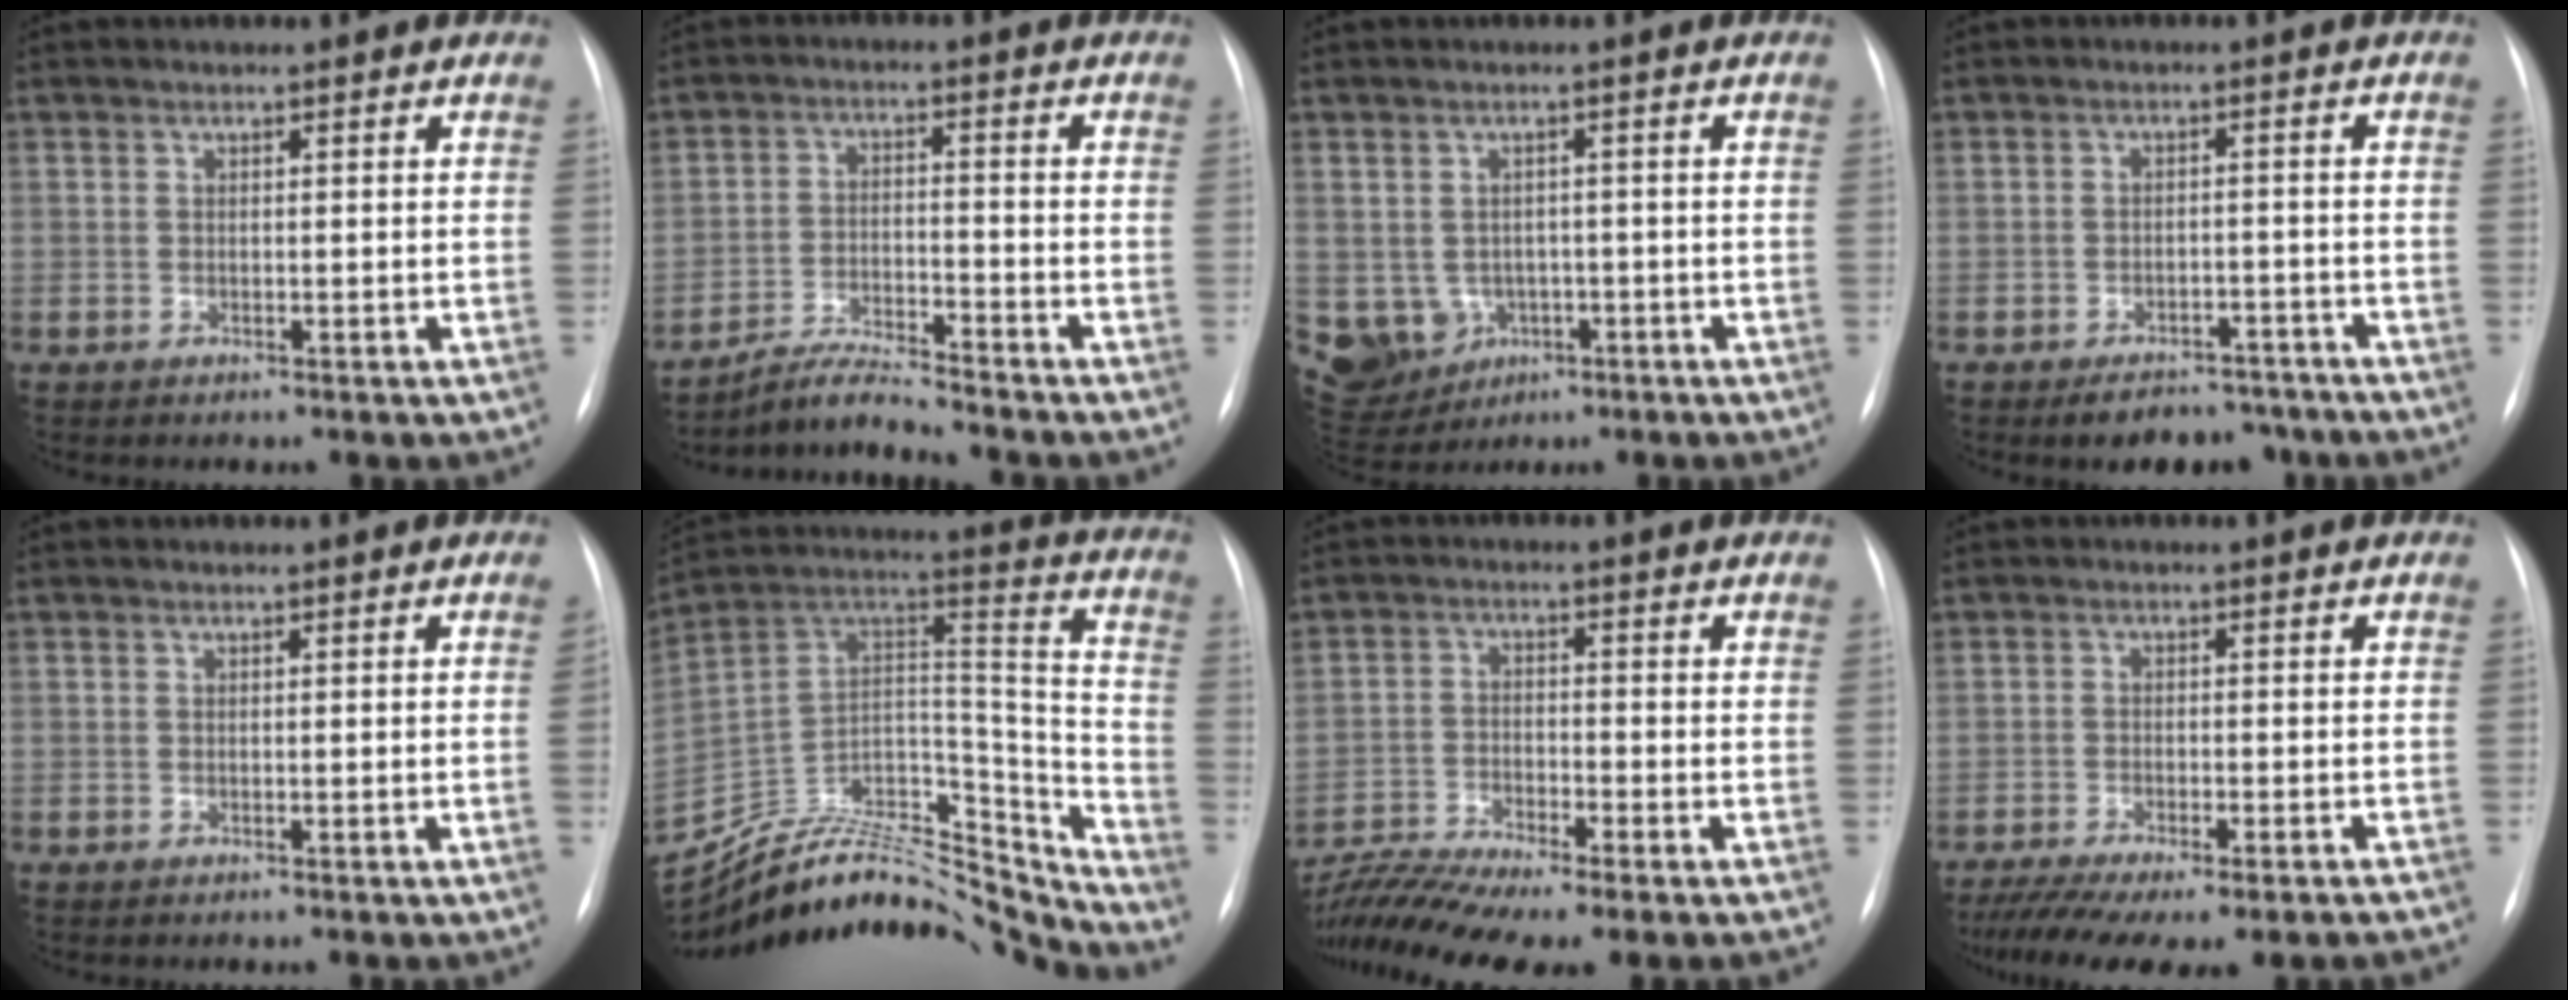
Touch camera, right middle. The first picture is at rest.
{"total": 5.5, "force": [-5.3, -1.0, 0.7], "torque": [-0.019, -0.014, -0.099]}
{"total": 11.5, "force": [-3.1, 10.5, 3.5], "torque": [-0.108, 0.018, -0.030]}
{"total": 6.7, "force": [-5.5, 3.2, 2.1], "torque": [-0.024, 0.007, -0.073]}
{"total": 0.6, "force": [-0.1, -0.2, 0.5], "torque": [-0.010, 0.003, 0.000]}
{"total": 29.9, "force": [-28.3, 5.9, 7.8], "torque": [-0.124, 0.026, -0.434]}
{"total": 9.8, "force": [-8.6, -0.4, 4.7], "torque": [-0.100, -0.004, -0.154]}
{"total": 15.5, "force": [-12.7, 3.7, 8.2], "torque": [-0.143, -0.014, -0.175]}